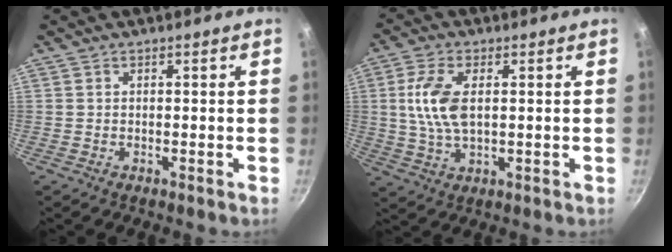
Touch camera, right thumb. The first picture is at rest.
{"total": 9.2, "force": [1.4, 4.7, 7.8], "torque": [-0.156, 0.002, 0.026]}